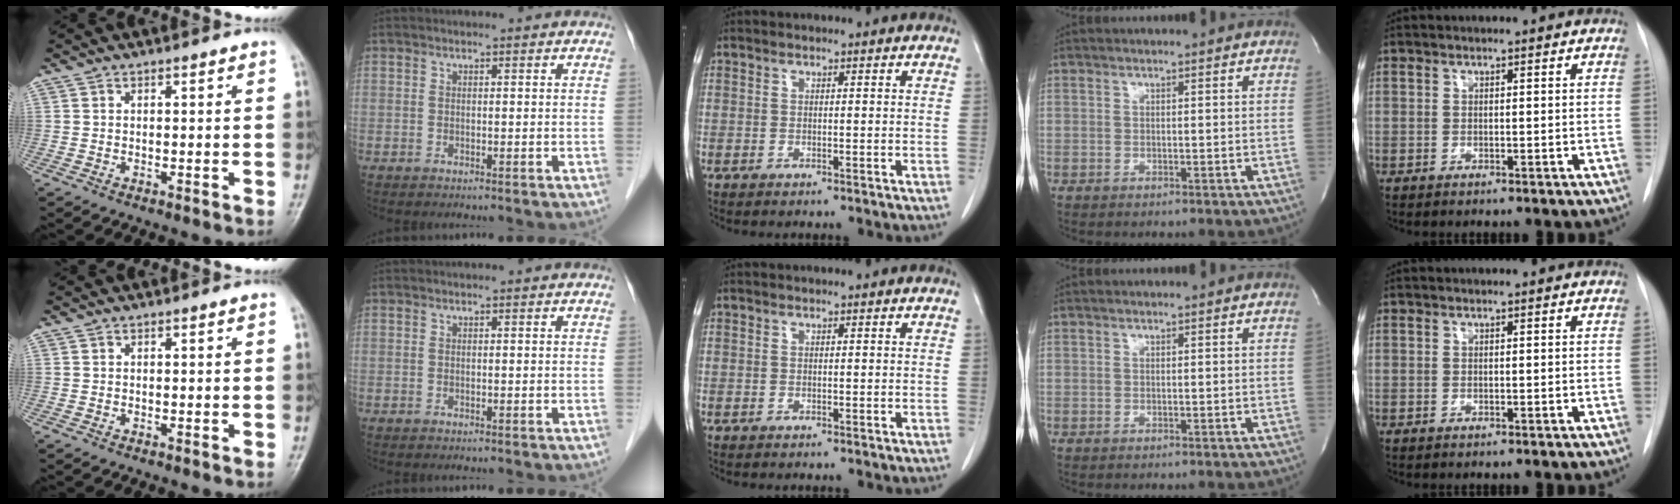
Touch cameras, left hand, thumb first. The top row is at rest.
{}